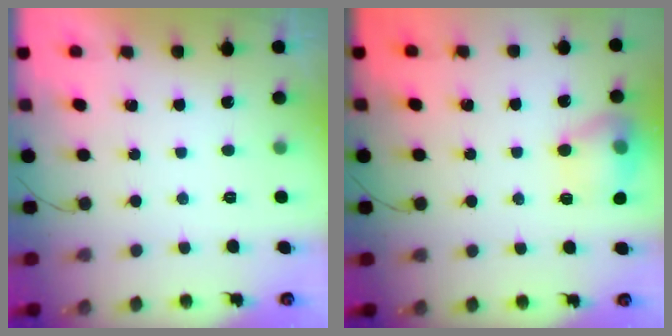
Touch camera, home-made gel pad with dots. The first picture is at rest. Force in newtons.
{"total": 13.3, "press": 13.2, "slide": 1.0}